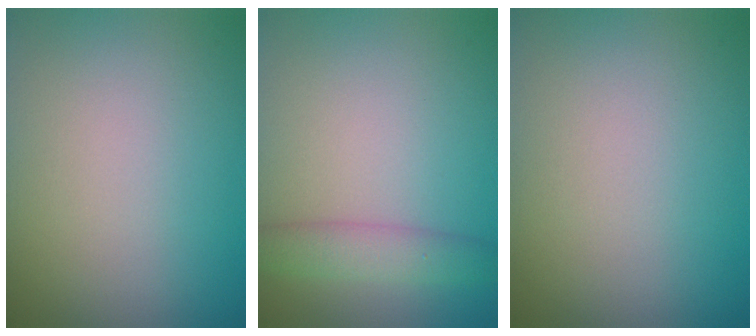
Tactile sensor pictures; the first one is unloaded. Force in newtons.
{"total": 2.8, "press": 2.8, "slide": 0.1}
{"total": 0.0}